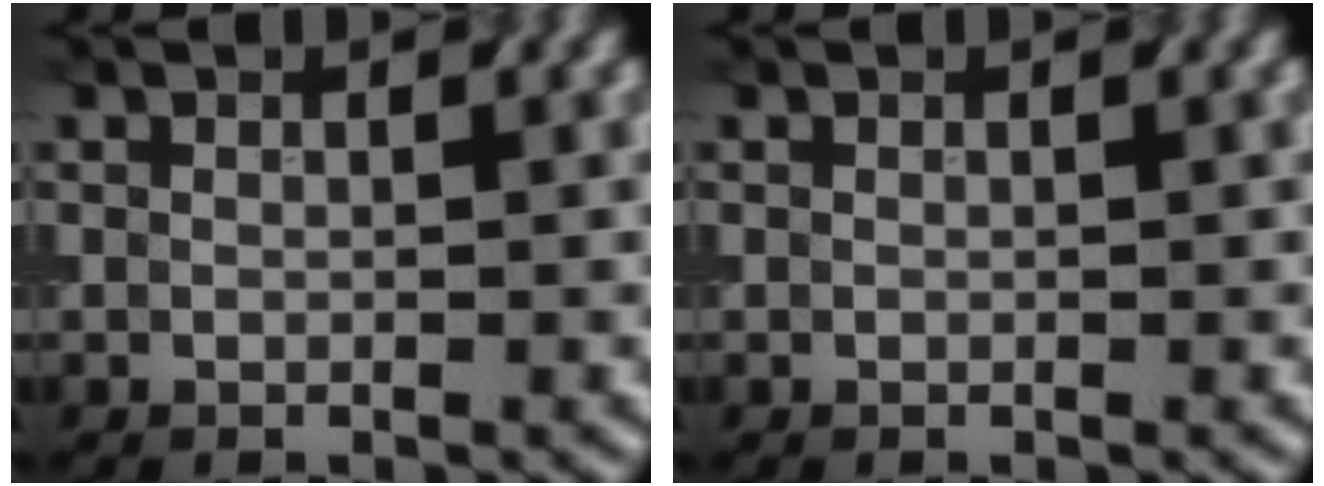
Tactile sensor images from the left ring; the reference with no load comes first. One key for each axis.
{"total": 0.0}